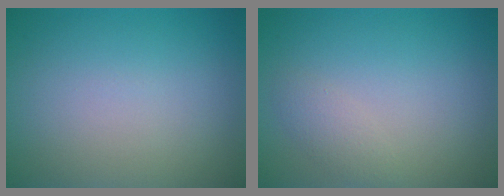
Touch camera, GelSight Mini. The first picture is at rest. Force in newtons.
{"total": 1.3, "press": 1.3, "slide": 0.1}